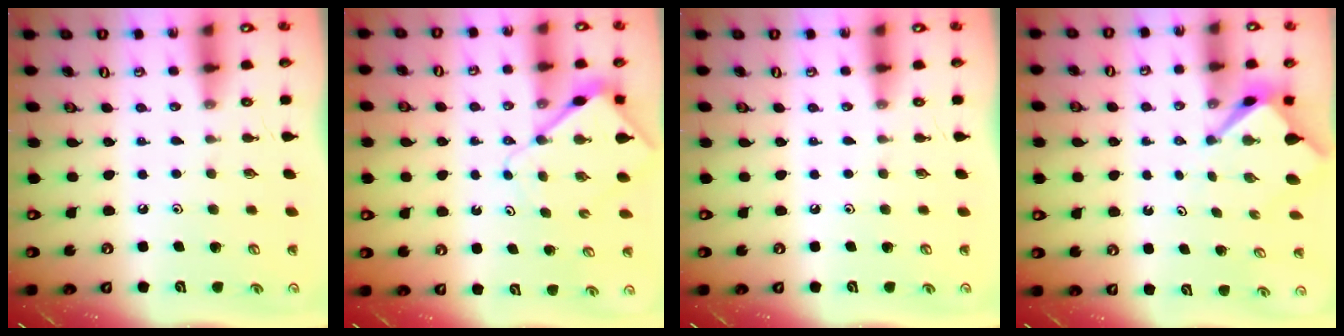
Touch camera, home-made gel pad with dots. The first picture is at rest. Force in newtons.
{"total": 7.5, "press": 7.5, "slide": 0.8}
{"total": 0.0}
{"total": 3.2, "press": 3.2, "slide": 0.3}